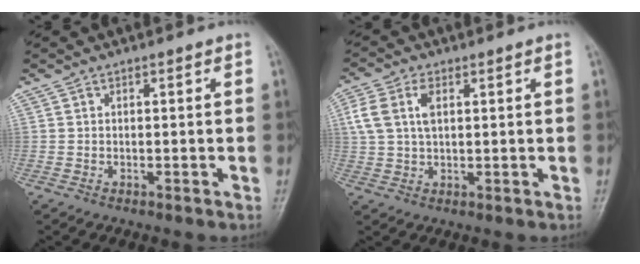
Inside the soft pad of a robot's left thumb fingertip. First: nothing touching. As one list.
[{"total": 6.3, "force": [2.0, 3.4, 5.0], "torque": [-0.115, 0.011, 0.041]}]